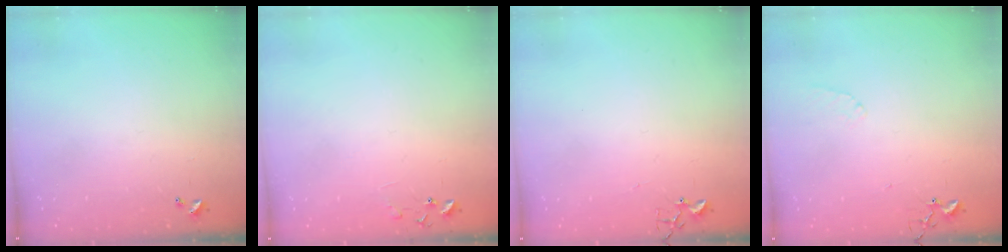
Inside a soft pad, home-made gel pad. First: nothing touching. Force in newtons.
{"total": 6.4, "press": 6.4, "slide": 0.4}
{"total": 1.9, "press": 1.9, "slide": 0.2}
{"total": 5.0, "press": 4.9, "slide": 0.7}